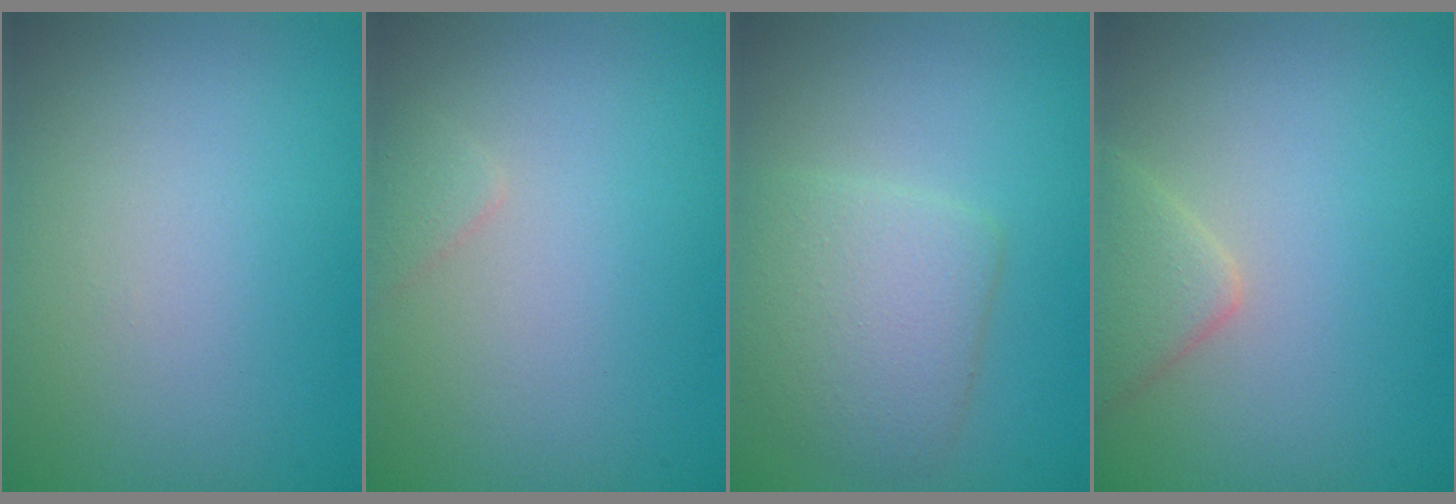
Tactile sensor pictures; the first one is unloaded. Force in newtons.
{"total": 0.9, "press": 0.9, "slide": 0.1}
{"total": 4.0, "press": 4.0, "slide": 0.1}
{"total": 2.8, "press": 2.8, "slide": 0.1}